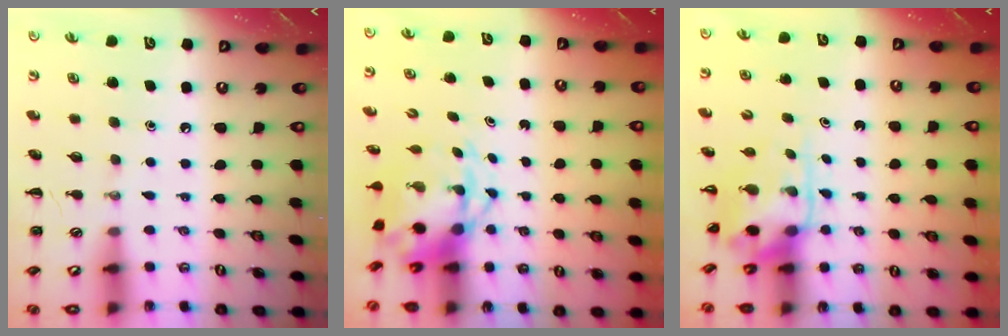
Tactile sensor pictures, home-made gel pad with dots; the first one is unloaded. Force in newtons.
{"total": 4.5, "press": 4.4, "slide": 0.9}
{"total": 3.9, "press": 3.8, "slide": 0.8}